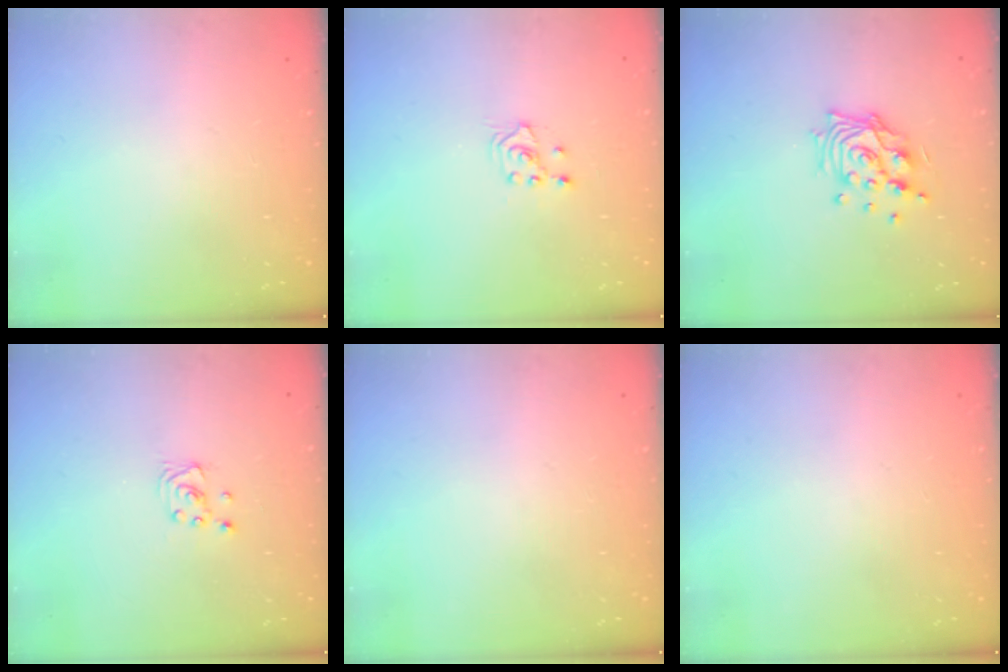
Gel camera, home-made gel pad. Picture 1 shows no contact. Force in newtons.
{"total": 2.5, "press": 2.4, "slide": 0.9}
{"total": 12.6, "press": 12.5, "slide": 1.7}
{"total": 2.3, "press": 2.3, "slide": 0.2}
{"total": 0.0}
{"total": 0.0}